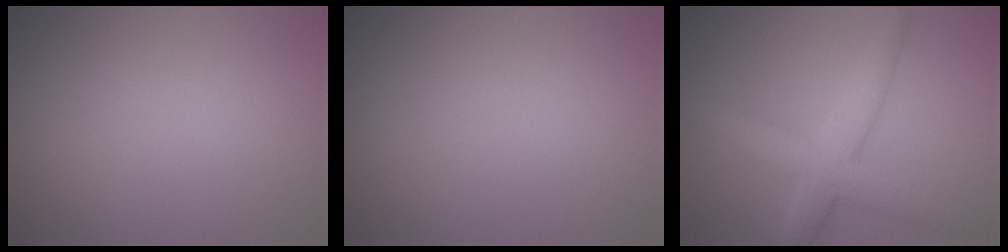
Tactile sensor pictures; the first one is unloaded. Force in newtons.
{"total": 0.0}
{"total": 3.5, "press": 3.5, "slide": 0.3}